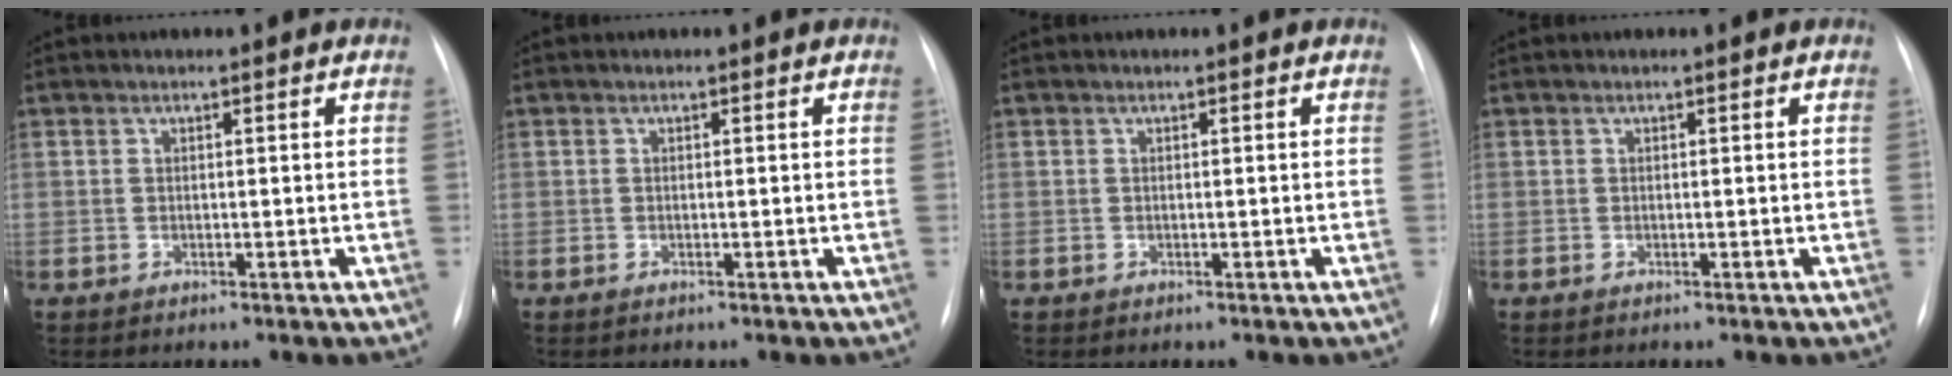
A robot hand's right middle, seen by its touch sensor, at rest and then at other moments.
{"total": 0.0}
{"total": 0.0}
{"total": 0.0}